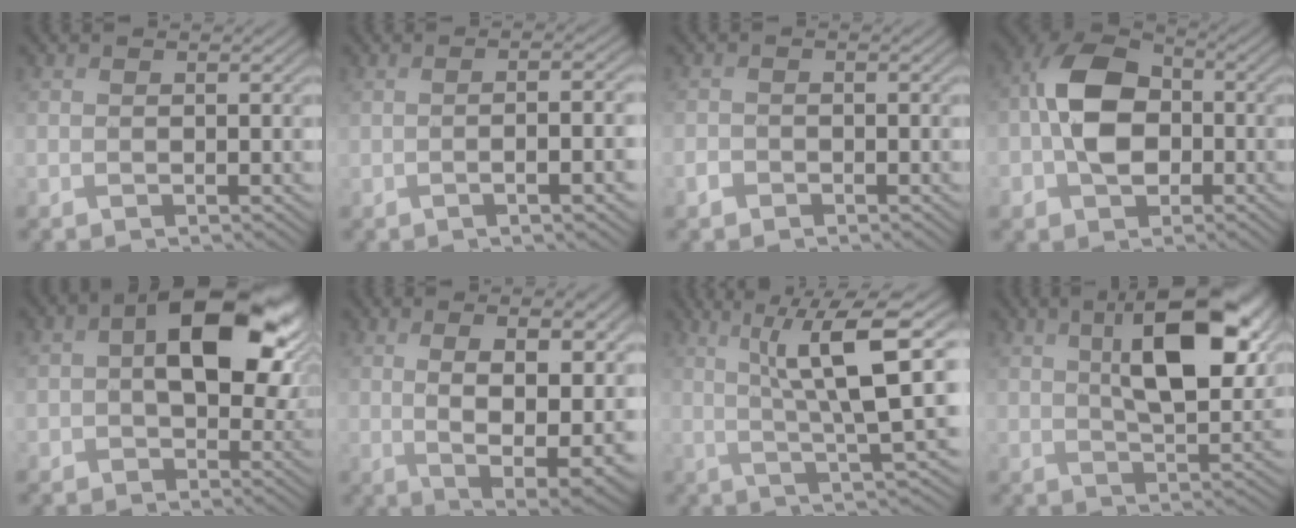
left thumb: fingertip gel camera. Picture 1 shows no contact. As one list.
[{"total": 6.3, "force": [-1.2, 1.9, 5.9], "torque": [-0.081, -0.003, -0.016]}, {"total": 1.3, "force": [-0.9, 0.9, 0.3], "torque": [-0.005, 0.001, -0.021]}, {"total": 9.5, "force": [-1.1, 6.7, 6.7], "torque": [-0.137, 0.011, -0.038]}, {"total": 12.9, "force": [2.9, 7.8, 9.9], "torque": [-0.159, 0.002, 0.045]}, {"total": 12.7, "force": [2.4, 5.9, 11.0], "torque": [-0.169, -0.003, 0.036]}, {"total": 10.8, "force": [3.0, 1.7, 10.3], "torque": [-0.169, 0.018, 0.053]}, {"total": 12.3, "force": [4.4, 5.2, 10.2], "torque": [-0.170, -0.001, 0.069]}]